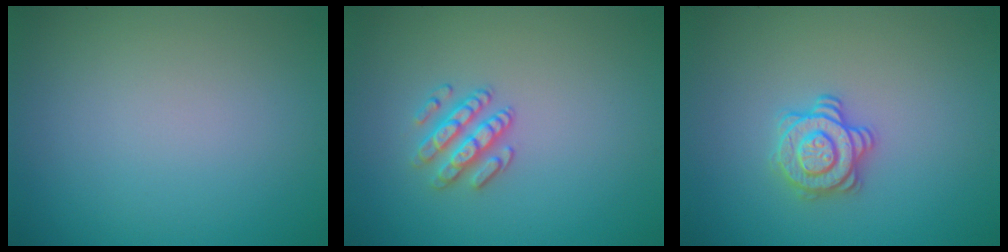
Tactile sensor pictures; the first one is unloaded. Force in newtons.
{"total": 2.5, "press": 2.3, "slide": 0.9}
{"total": 2.8, "press": 2.7, "slide": 0.9}